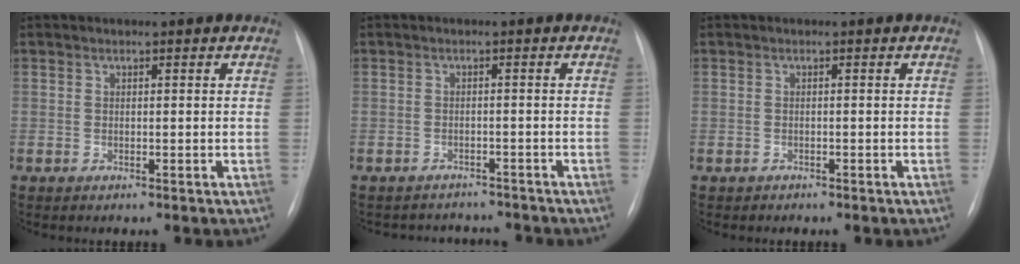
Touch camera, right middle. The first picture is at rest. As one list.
[{"total": 5.7, "force": [-5.4, 1.6, -0.2], "torque": [0.003, 0.013, -0.065]}, {"total": 0.5, "force": [-0.5, 0.3, -0.1], "torque": [-0.008, 0.001, -0.010]}]